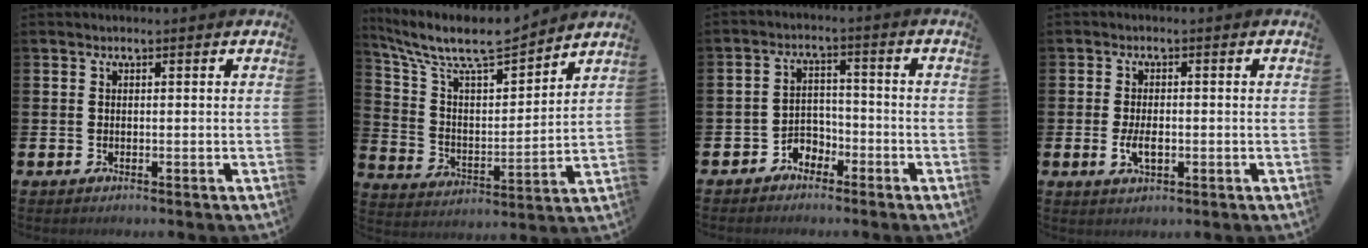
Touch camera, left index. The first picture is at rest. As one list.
[{"total": 10.1, "force": [9.1, 2.1, 3.8], "torque": [-0.119, -0.061, 0.159]}, {"total": 3.2, "force": [-2.6, 1.8, 0.3], "torque": [-0.022, 0.006, -0.058]}, {"total": 3.1, "force": [-0.4, 1.6, 2.6], "torque": [-0.041, -0.001, -0.009]}]